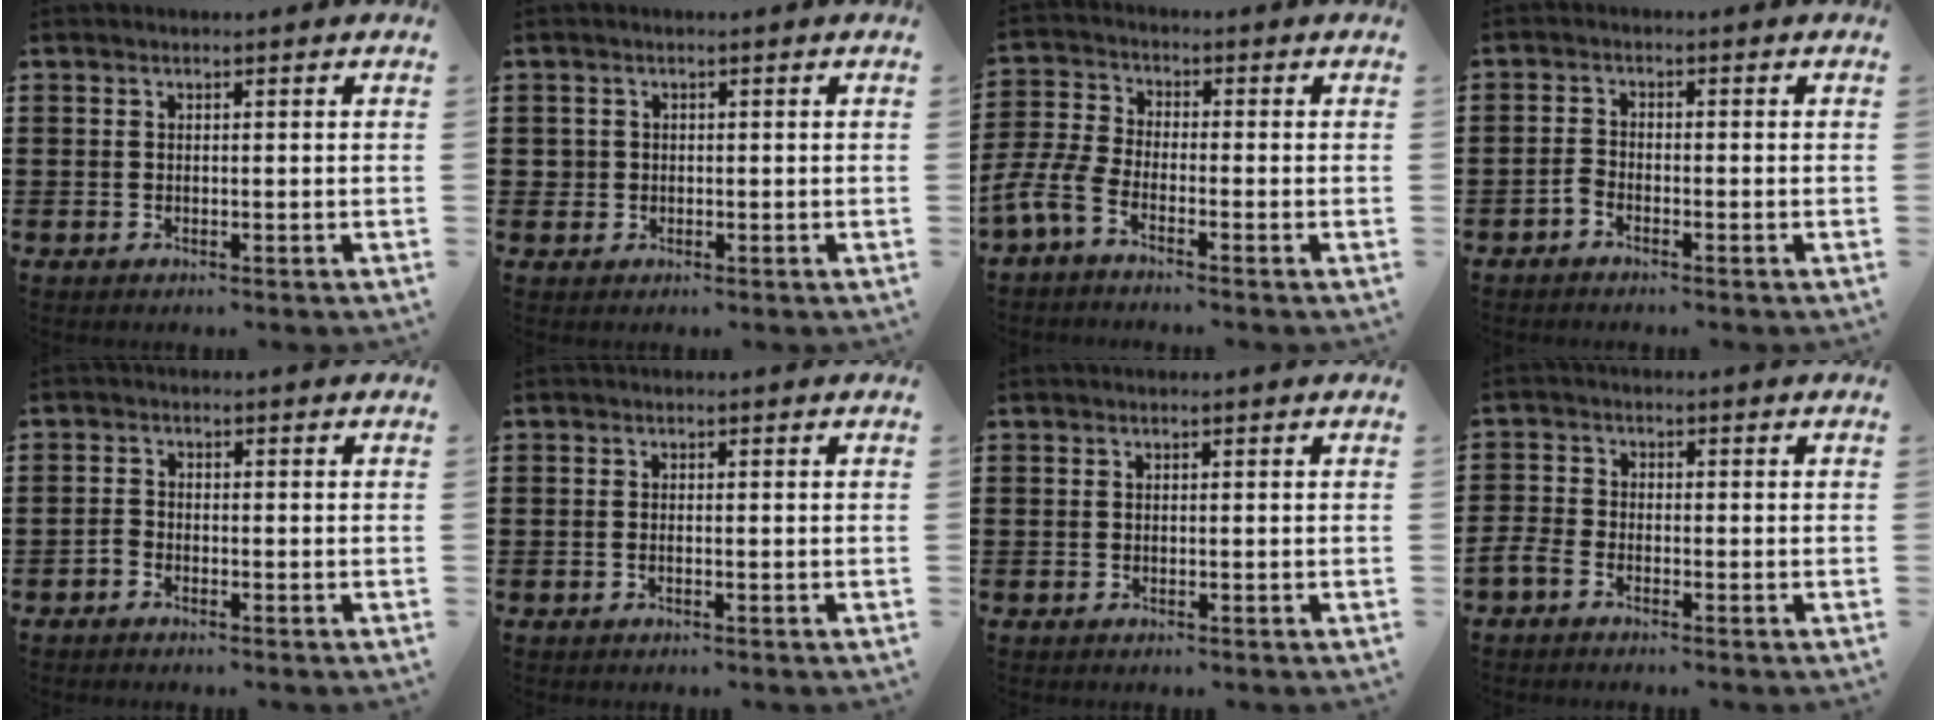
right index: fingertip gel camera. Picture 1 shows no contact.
{"total": 1.3, "force": [0.0, 1.3, 0.2], "torque": [-0.007, 0.008, -0.003]}
{"total": 4.6, "force": [-3.5, 1.3, 2.8], "torque": [-0.099, -0.018, -0.078]}
{"total": 1.6, "force": [-1.5, 0.3, 0.5], "torque": [-0.013, 0.003, -0.030]}
{"total": 1.3, "force": [-1.2, 0.5, 0.3], "torque": [-0.009, 0.003, -0.024]}
{"total": 0.5, "force": [-0.3, 0.1, 0.4], "torque": [-0.009, -0.004, -0.004]}
{"total": 0.0}
{"total": 2.1, "force": [-1.8, 0.7, 0.8], "torque": [-0.023, 0.003, -0.038]}